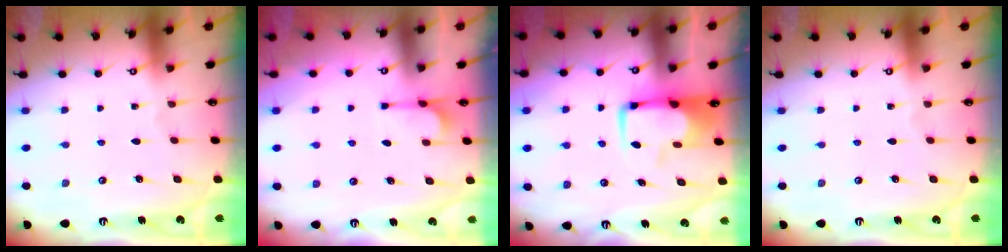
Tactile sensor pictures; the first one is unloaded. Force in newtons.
{"total": 4.5, "press": 4.4, "slide": 1.1}
{"total": 7.2, "press": 7.1, "slide": 1.2}
{"total": 0.0}